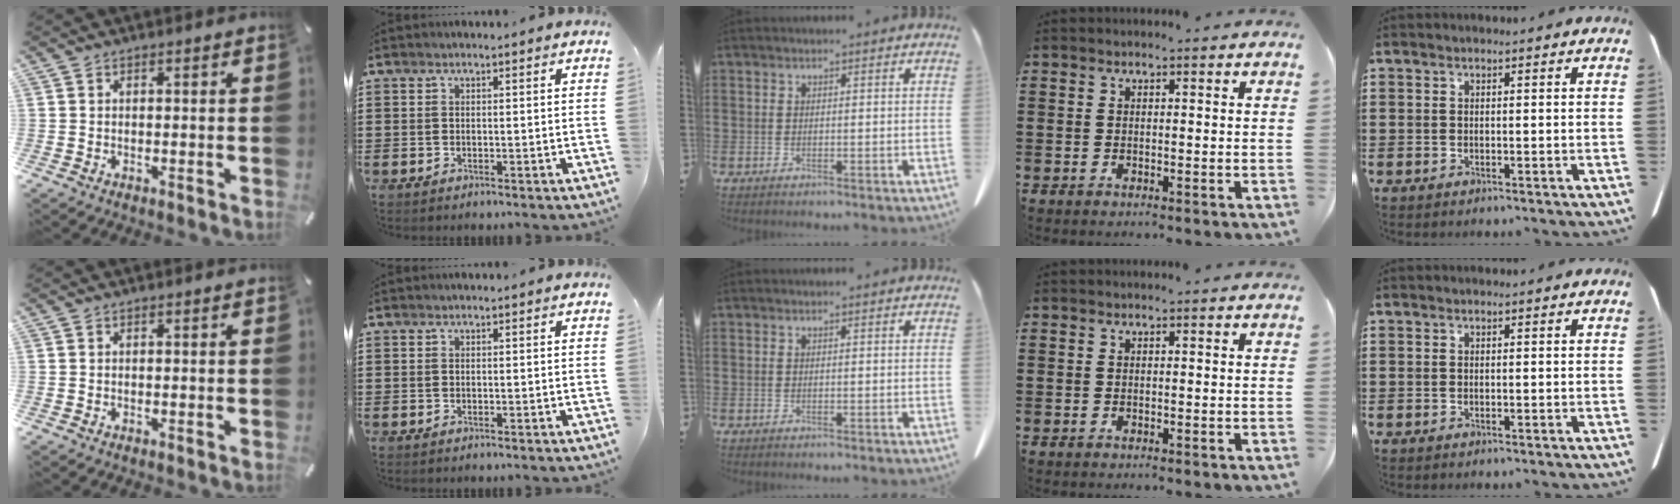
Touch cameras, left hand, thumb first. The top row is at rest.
{}